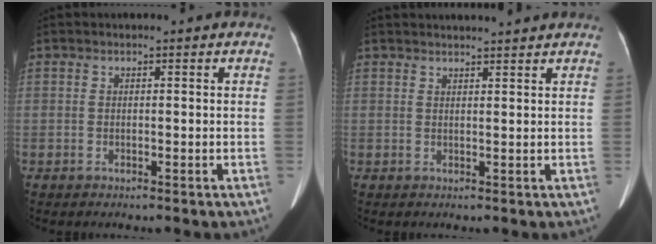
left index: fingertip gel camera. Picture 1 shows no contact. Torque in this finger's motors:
{"motor_torque": [0.10, -1.21, 0.00, 0.01]}